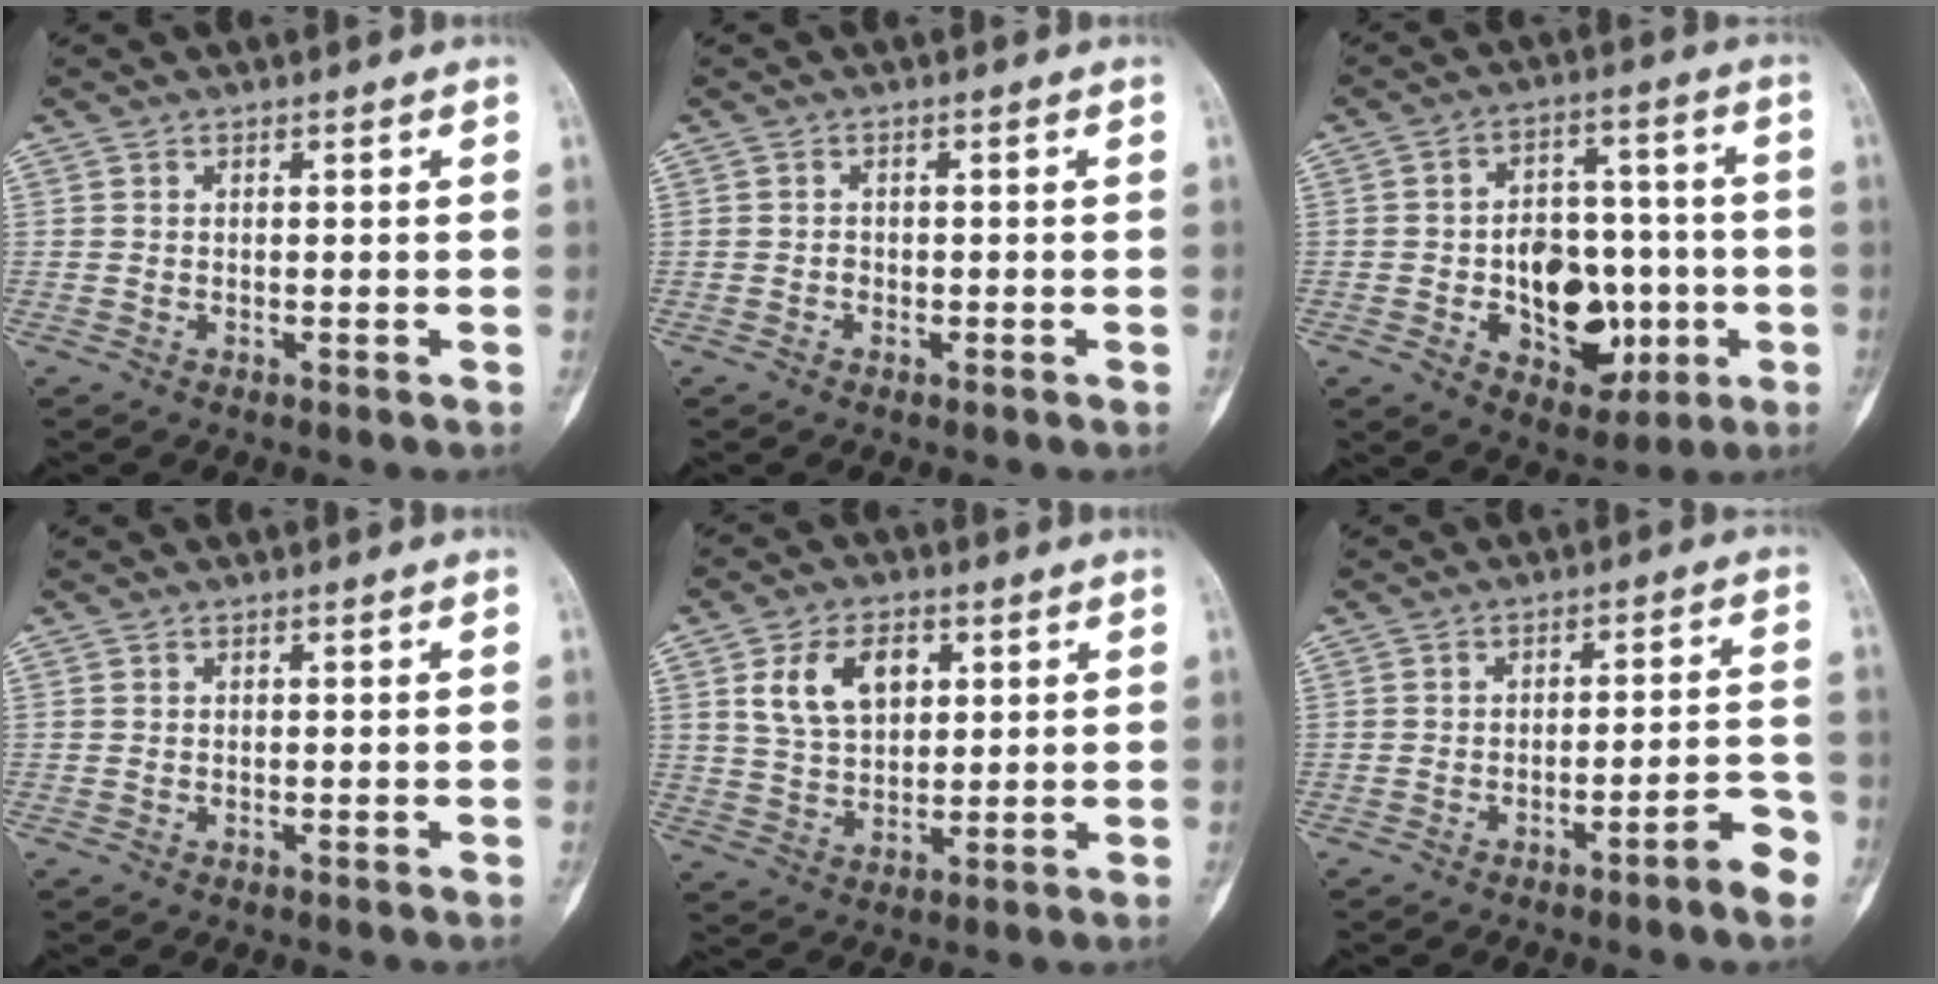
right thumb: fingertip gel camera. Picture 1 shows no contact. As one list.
[{"total": 0.8, "force": [-0.4, 0.6, 0.3], "torque": [-0.001, 0.001, -0.010]}, {"total": 16.5, "force": [-3.6, 11.0, 11.8], "torque": [-0.123, 0.030, -0.039]}, {"total": 0.0}, {"total": 9.7, "force": [3.4, 6.3, 6.6], "torque": [-0.100, -0.008, 0.066]}, {"total": 6.3, "force": [-3.6, 0.6, 5.1], "torque": [-0.072, 0.033, -0.046]}]